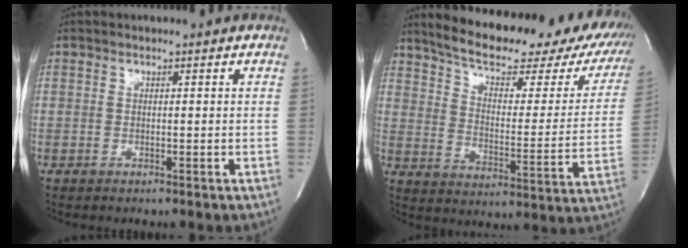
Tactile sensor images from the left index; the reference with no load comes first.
{"total": 27.1, "force": [21.9, 8.3, 13.6], "torque": [-0.201, -0.009, 0.274]}